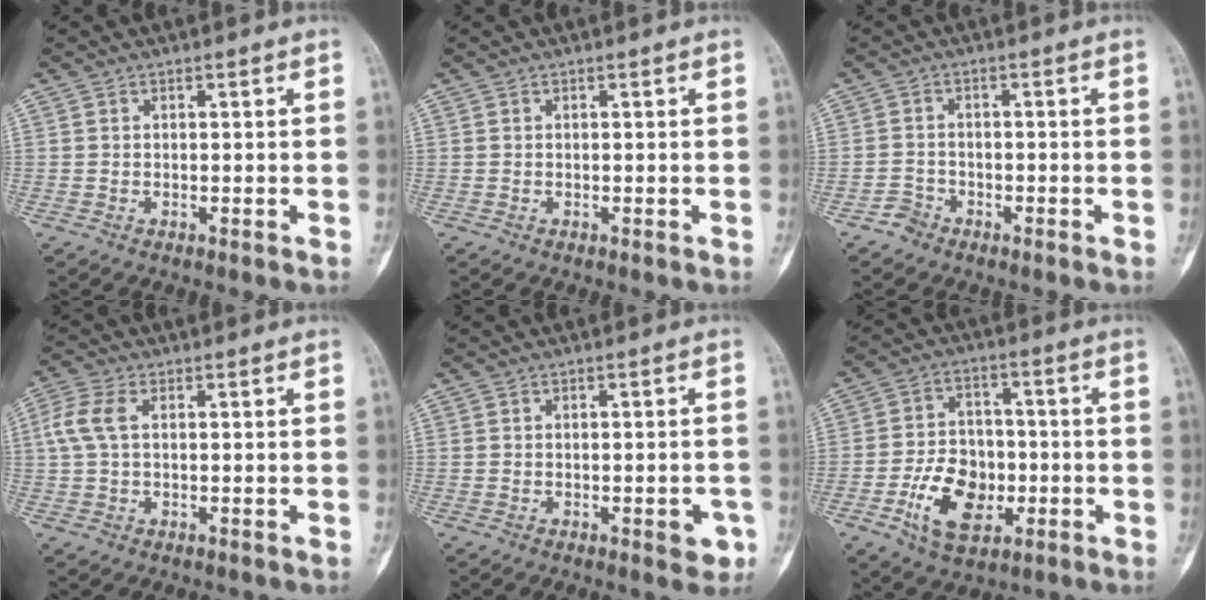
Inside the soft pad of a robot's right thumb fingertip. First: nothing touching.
{"total": 0.0}
{"total": 2.2, "force": [-1.7, 1.4, 0.0], "torque": [0.001, 0.010, -0.036]}
{"total": 5.2, "force": [0.9, 2.9, 4.3], "torque": [-0.120, 0.015, 0.014]}
{"total": 3.7, "force": [-1.5, 1.6, 3.0], "torque": [-0.022, 0.008, -0.013]}
{"total": 11.9, "force": [-3.8, 8.2, 7.8], "torque": [-0.111, 0.019, -0.063]}